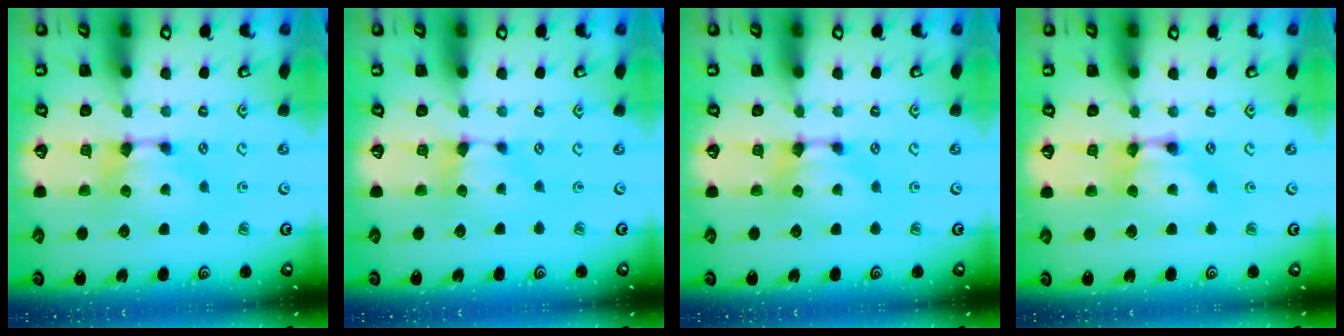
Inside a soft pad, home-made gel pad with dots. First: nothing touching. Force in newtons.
{"total": 0.0}
{"total": 0.0}
{"total": 1.7, "press": 1.7, "slide": 0.0}